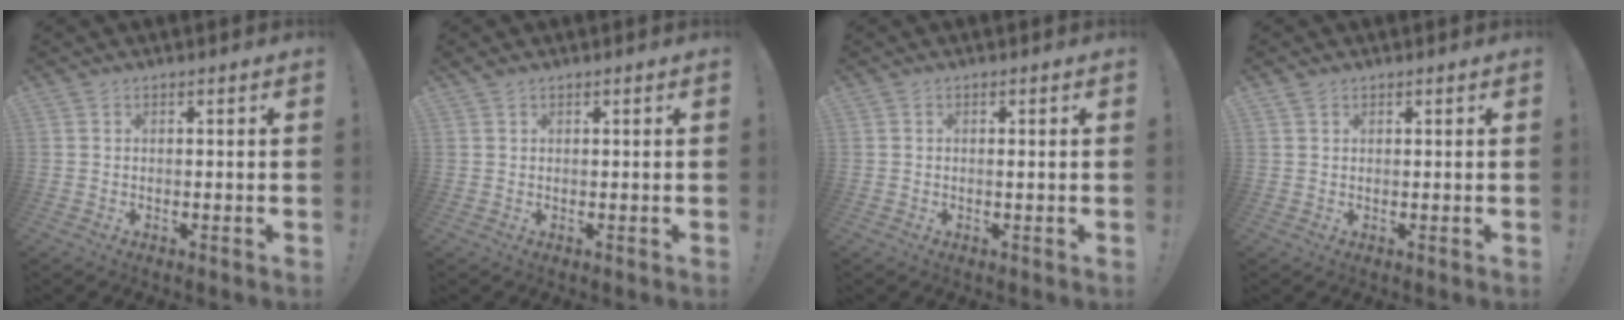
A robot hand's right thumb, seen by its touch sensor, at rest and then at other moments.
{"total": 0.7, "force": [0.6, 0.3, 0.3], "torque": [-0.005, -0.001, 0.011]}
{"total": 0.7, "force": [0.1, 0.0, 0.7], "torque": [-0.004, -0.005, -0.002]}
{"total": 1.1, "force": [0.9, 0.5, 0.4], "torque": [-0.006, -0.002, 0.017]}